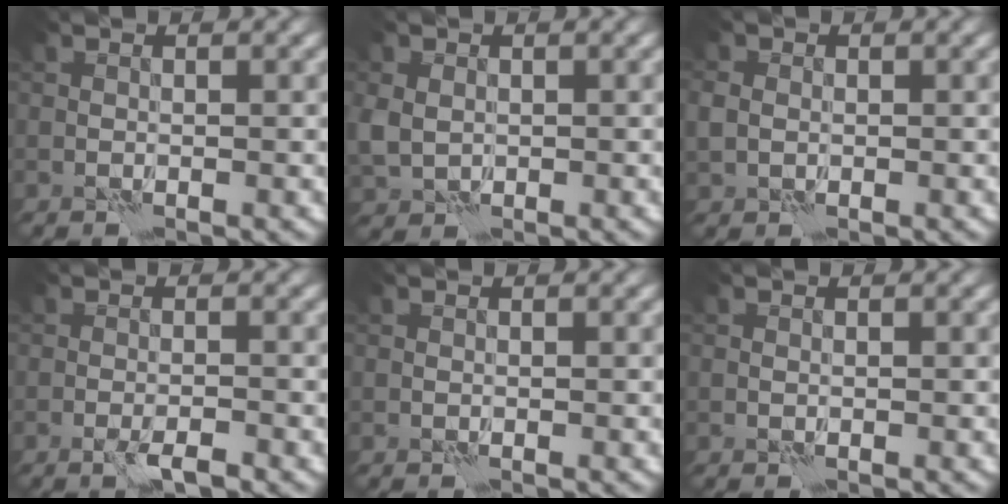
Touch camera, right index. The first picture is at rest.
{"total": 2.9, "force": [0.1, 2.4, 1.6], "torque": [-0.045, -0.004, 0.000]}
{"total": 2.0, "force": [0.1, 1.7, 0.9], "torque": [-0.024, 0.000, -0.001]}
{"total": 1.8, "force": [-1.1, 0.2, 1.4], "torque": [-0.028, 0.000, -0.022]}
{"total": 0.0}
{"total": 0.0}